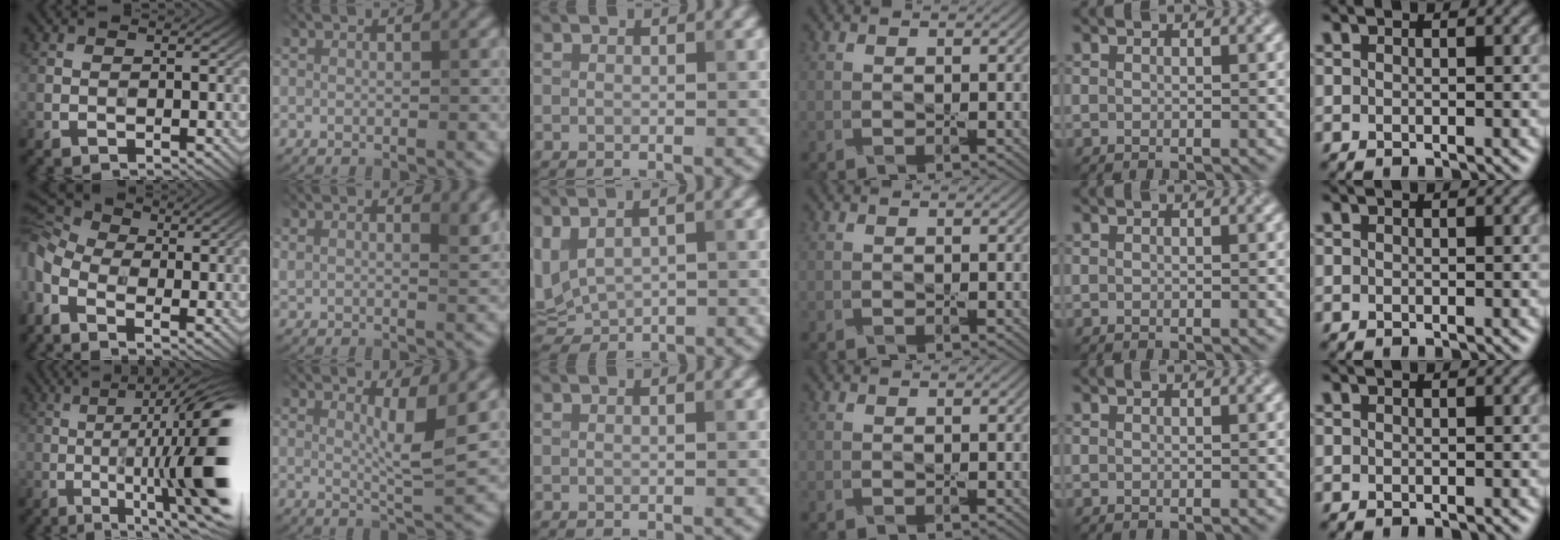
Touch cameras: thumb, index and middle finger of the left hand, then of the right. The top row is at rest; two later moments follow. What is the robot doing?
{"motion": "press", "object": "grip strengthener"}